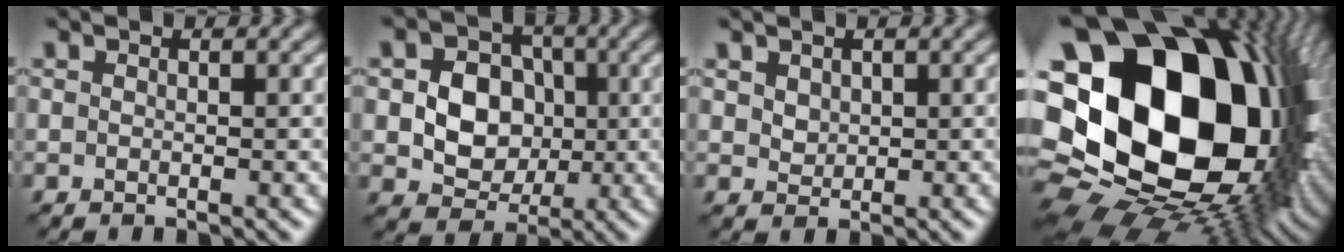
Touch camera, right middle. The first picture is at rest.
{"total": 6.7, "force": [0.0, 5.6, 3.6], "torque": [-0.054, 0.010, -0.004]}
{"total": 1.3, "force": [0.7, 1.0, 0.5], "torque": [-0.011, -0.002, 0.015]}
{"total": 24.4, "force": [2.8, 17.5, 16.8], "torque": [-0.333, -0.018, 0.050]}